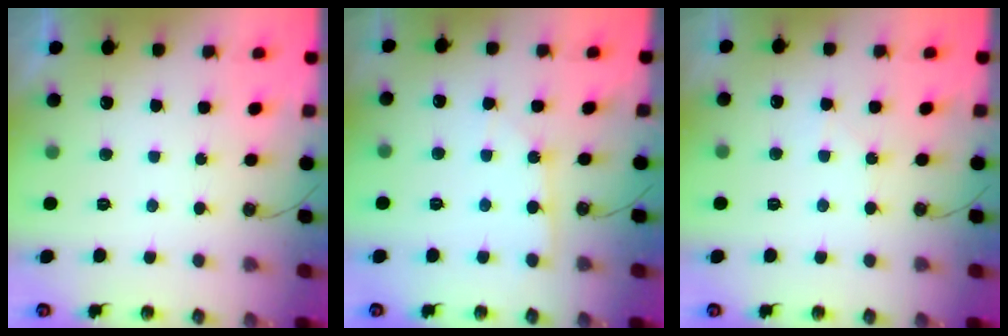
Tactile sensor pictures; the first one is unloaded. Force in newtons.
{"total": 2.7, "press": 2.7, "slide": 0.4}
{"total": 3.8, "press": 3.8, "slide": 0.4}